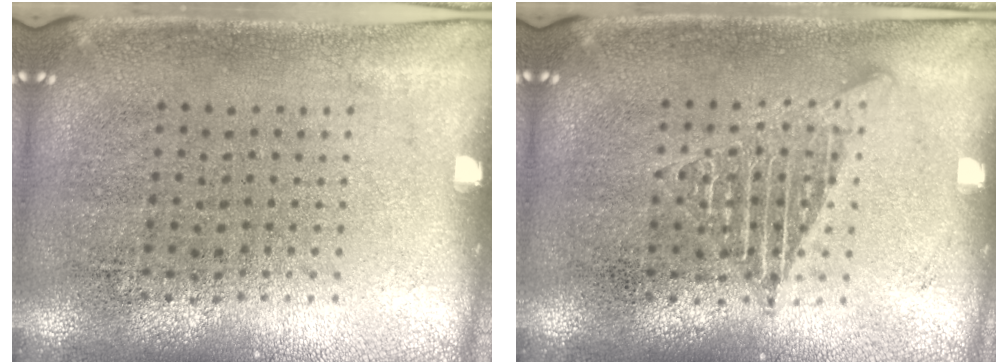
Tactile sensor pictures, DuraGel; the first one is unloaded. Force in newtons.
{"total": 1.9, "press": 1.9, "slide": 0.2}